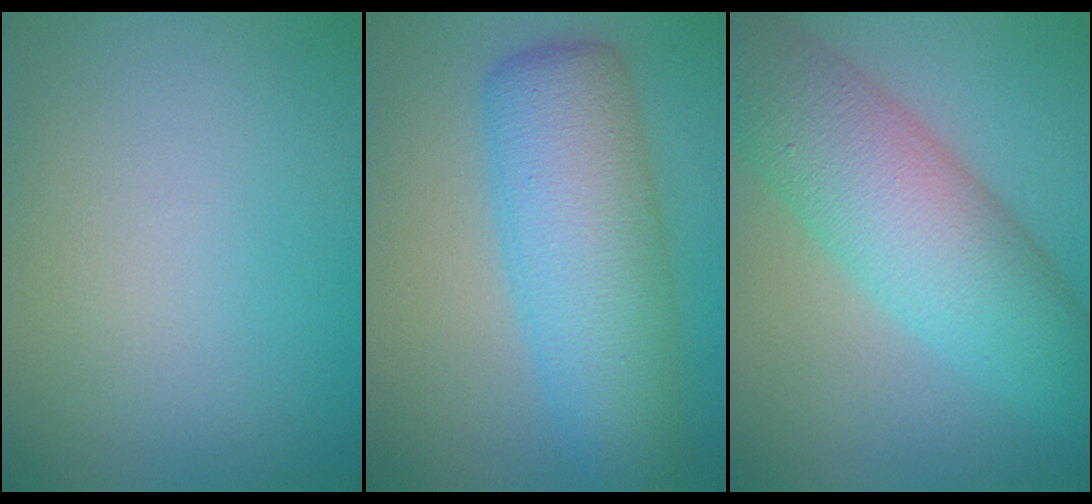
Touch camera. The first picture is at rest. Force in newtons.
{"total": 8.8, "press": 8.8, "slide": 0.3}
{"total": 9.6, "press": 9.6, "slide": 0.1}